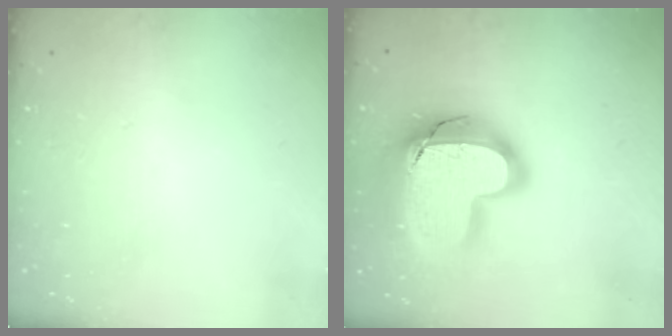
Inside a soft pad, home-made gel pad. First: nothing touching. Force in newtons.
{"total": 23.0, "press": 22.9, "slide": 1.6}